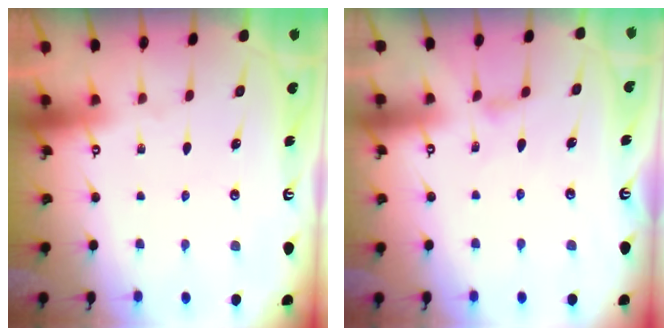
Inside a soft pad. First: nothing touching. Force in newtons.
{"total": 2.8, "press": 2.8, "slide": 0.6}